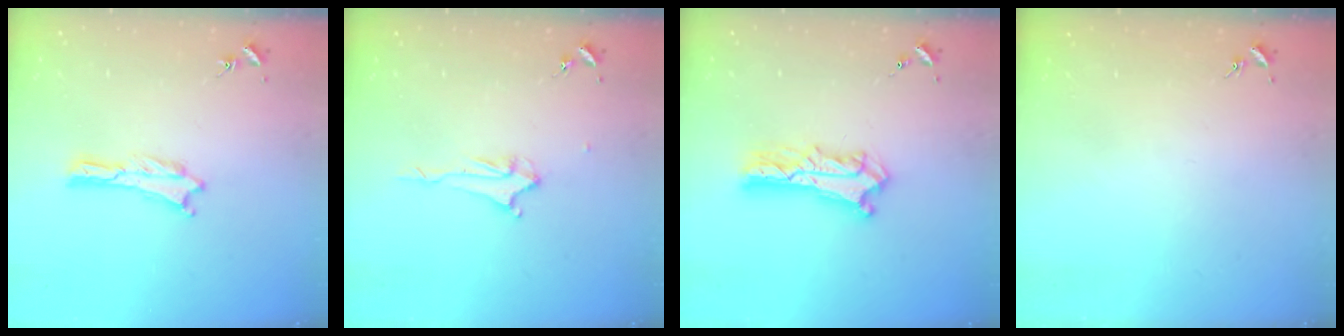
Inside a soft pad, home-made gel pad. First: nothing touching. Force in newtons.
{"total": 2.2, "press": 2.2, "slide": 0.3}
{"total": 5.8, "press": 5.8, "slide": 0.4}
{"total": 0.0}